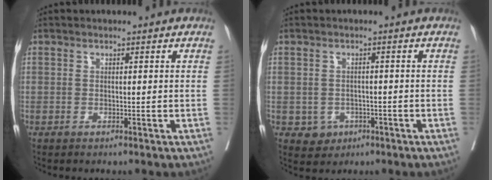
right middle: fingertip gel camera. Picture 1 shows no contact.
{"total": 3.3, "force": [-1.2, 2.9, 0.8], "torque": [-0.005, 0.006, -0.011]}